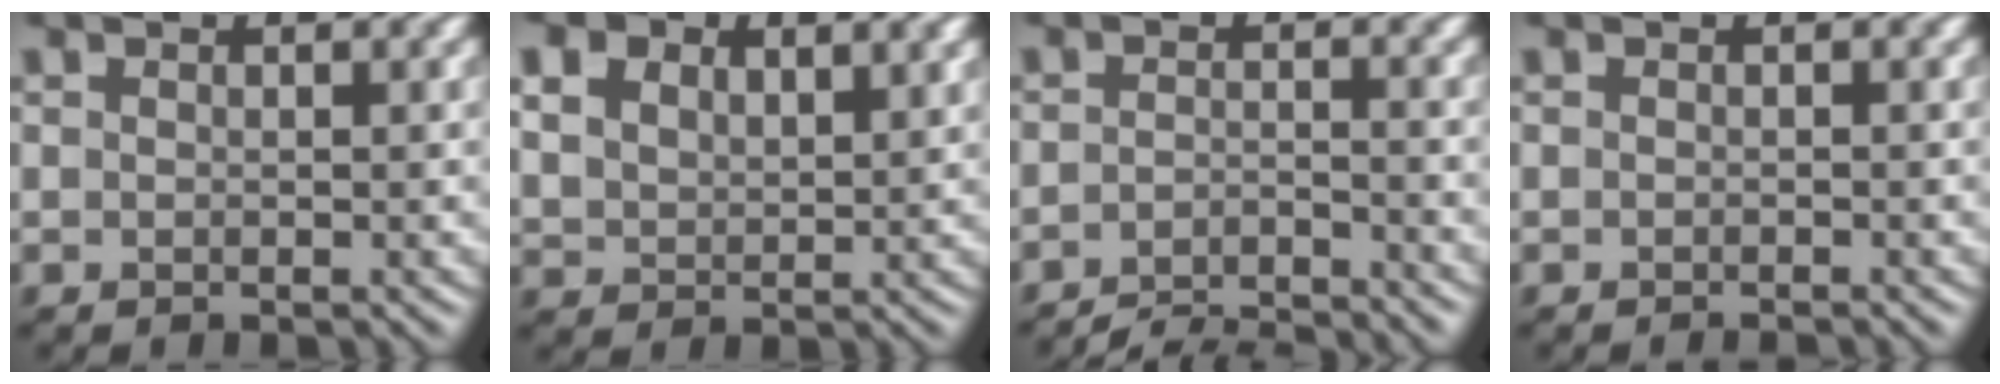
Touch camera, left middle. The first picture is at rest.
{"total": 6.0, "force": [3.9, 3.6, 2.8], "torque": [-0.076, 0.017, 0.064]}
{"total": 5.2, "force": [-4.9, 0.5, 1.4], "torque": [-0.023, -0.006, -0.084]}
{"total": 0.9, "force": [-0.6, 0.2, 0.6], "torque": [-0.001, -0.006, -0.015]}